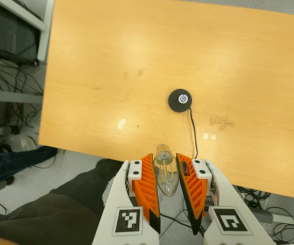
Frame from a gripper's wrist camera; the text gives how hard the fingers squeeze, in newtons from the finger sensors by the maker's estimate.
{"total": 9.4, "left": 8.8, "right": 9.9}